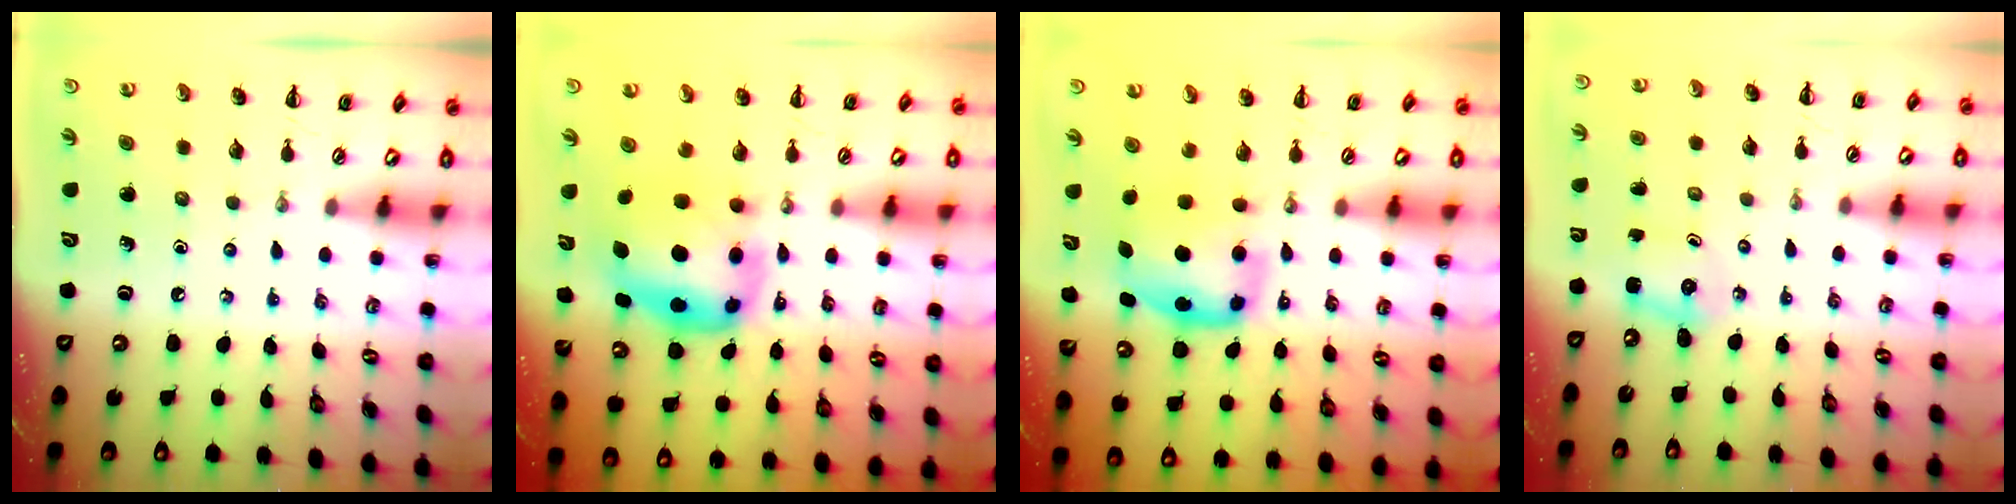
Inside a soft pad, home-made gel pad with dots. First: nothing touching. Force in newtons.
{"total": 7.3, "press": 7.1, "slide": 1.9}
{"total": 6.0, "press": 5.9, "slide": 0.7}
{"total": 2.5, "press": 2.4, "slide": 0.8}